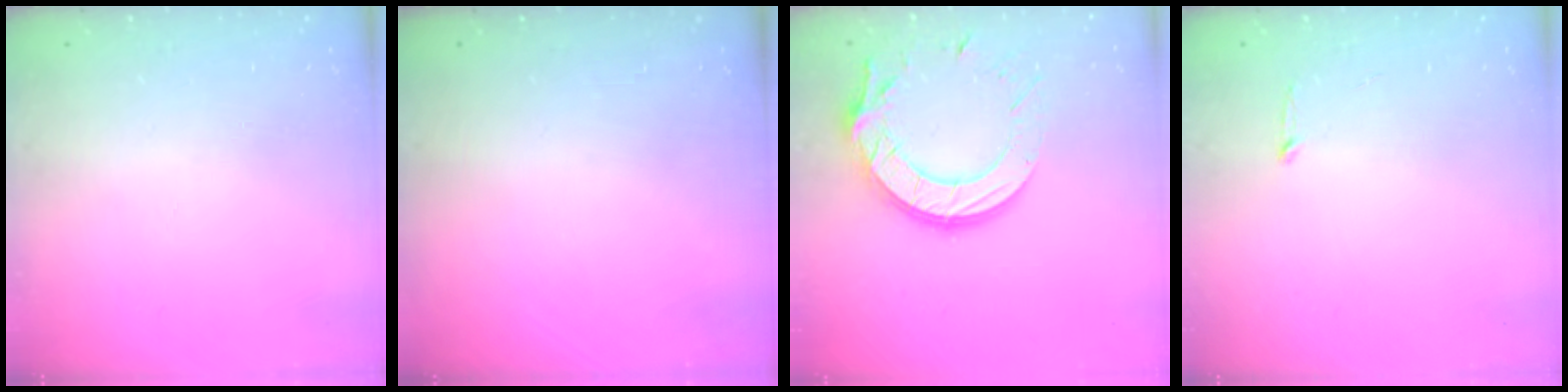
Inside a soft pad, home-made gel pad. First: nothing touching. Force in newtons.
{"total": 0.0}
{"total": 16.0, "press": 15.9, "slide": 1.4}
{"total": 2.5, "press": 2.5, "slide": 0.2}